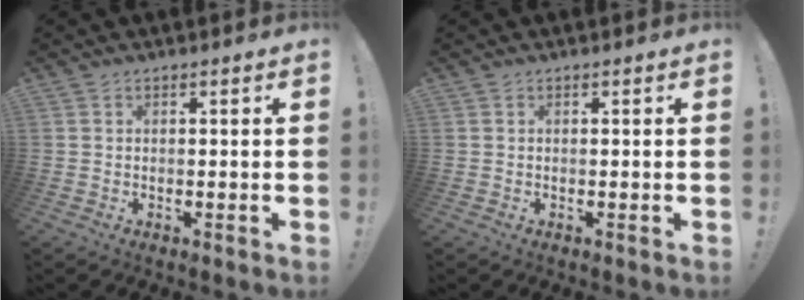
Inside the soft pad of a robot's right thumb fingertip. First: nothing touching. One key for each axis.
{"total": 0.0}